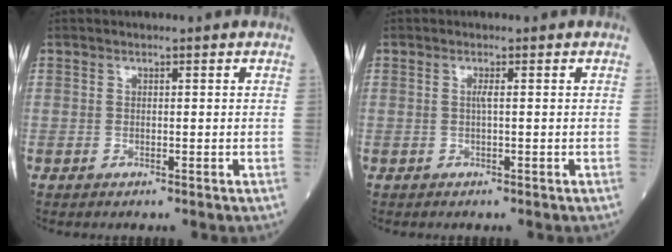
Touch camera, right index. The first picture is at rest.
{"total": 0.9, "force": [0.1, -0.1, 0.9], "torque": [-0.019, 0.001, -0.001]}